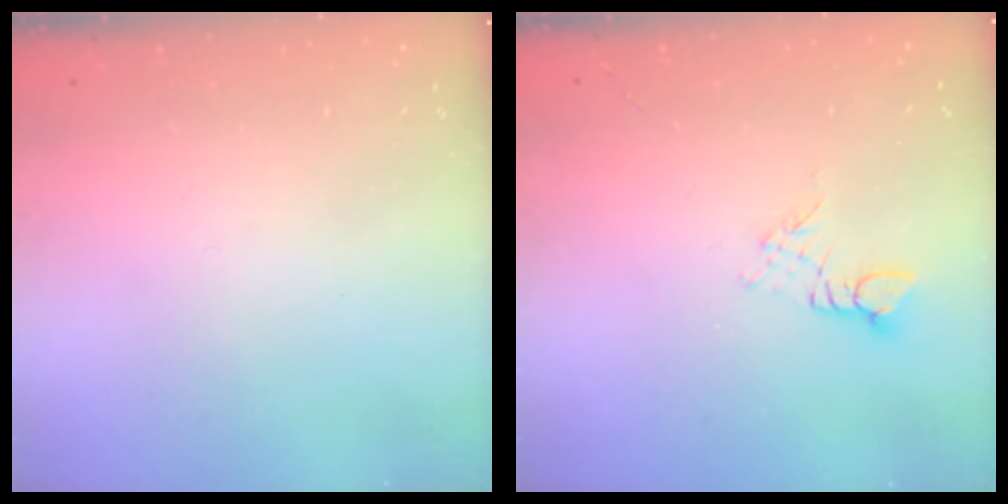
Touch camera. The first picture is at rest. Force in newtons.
{"total": 3.5, "press": 3.4, "slide": 0.5}